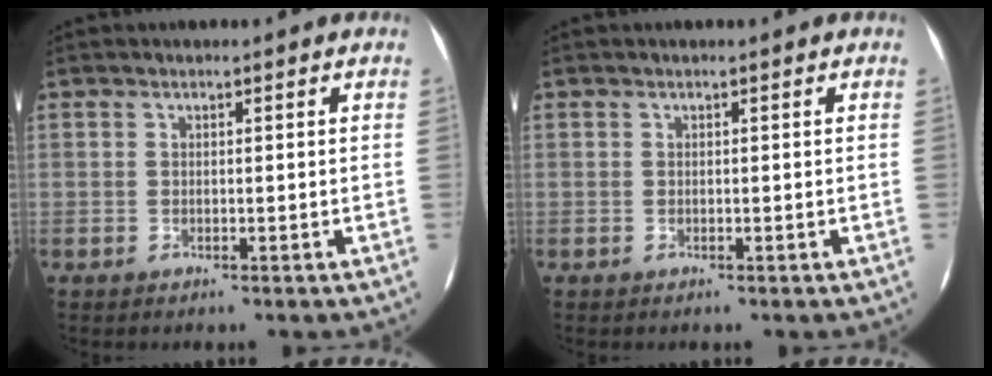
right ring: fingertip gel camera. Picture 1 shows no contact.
{"total": 0.0}